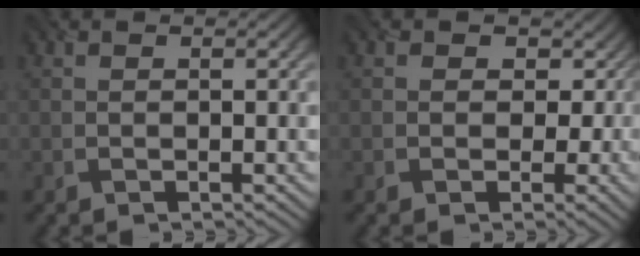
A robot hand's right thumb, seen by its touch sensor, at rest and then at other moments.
{"total": 4.2, "force": [-0.3, 4.1, 0.9], "torque": [-0.008, 0.009, -0.011]}